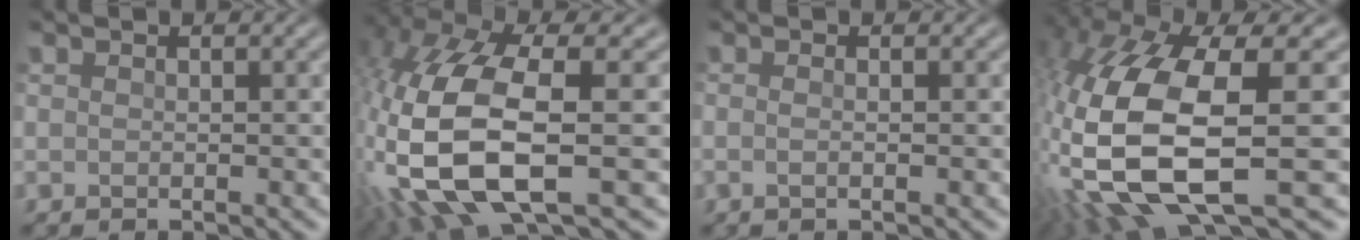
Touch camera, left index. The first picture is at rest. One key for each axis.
{"total": 13.7, "fx": -2.3, "fy": 5.8, "fz": 12.2, "tx": -0.301, "ty": -0.007, "tz": -0.042}
{"total": 1.6, "fx": 0.2, "fy": 0.9, "fz": 1.4, "tx": -0.010, "ty": 0.001, "tz": -0.012}
{"total": 15.6, "fx": -2.4, "fy": 6.5, "fz": 14.0, "tx": -0.342, "ty": -0.011, "tz": -0.039}